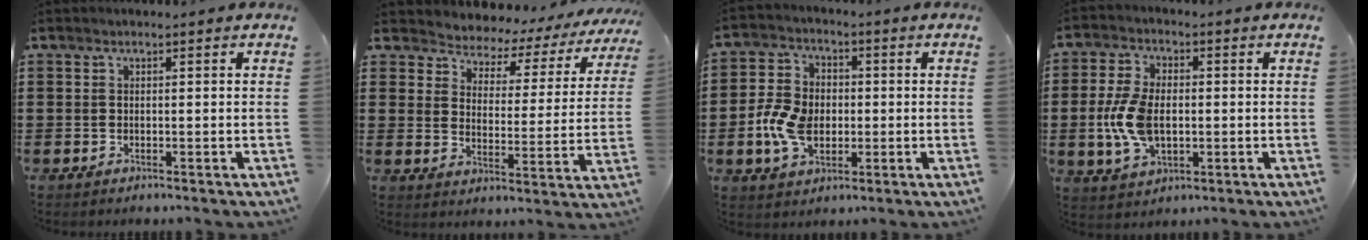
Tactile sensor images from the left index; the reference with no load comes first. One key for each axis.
{"total": 3.3, "fx": 3.2, "fy": 0.8, "fz": 0.1, "tx": -0.026, "ty": -0.033, "tz": 0.044}
{"total": 8.3, "fx": -1.4, "fy": 5.9, "fz": 5.6, "tx": -0.131, "ty": 0.010, "tz": -0.027}
{"total": 8.6, "fx": -0.6, "fy": 5.1, "fz": 6.9, "tx": -0.173, "ty": -0.001, "tz": -0.020}